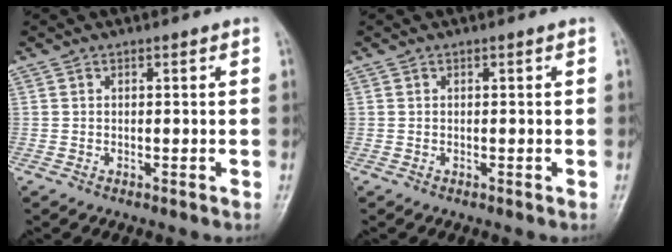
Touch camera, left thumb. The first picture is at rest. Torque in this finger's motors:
{"motor_torque": [0.00, 0.00, 0.02, -0.02, 0.00]}